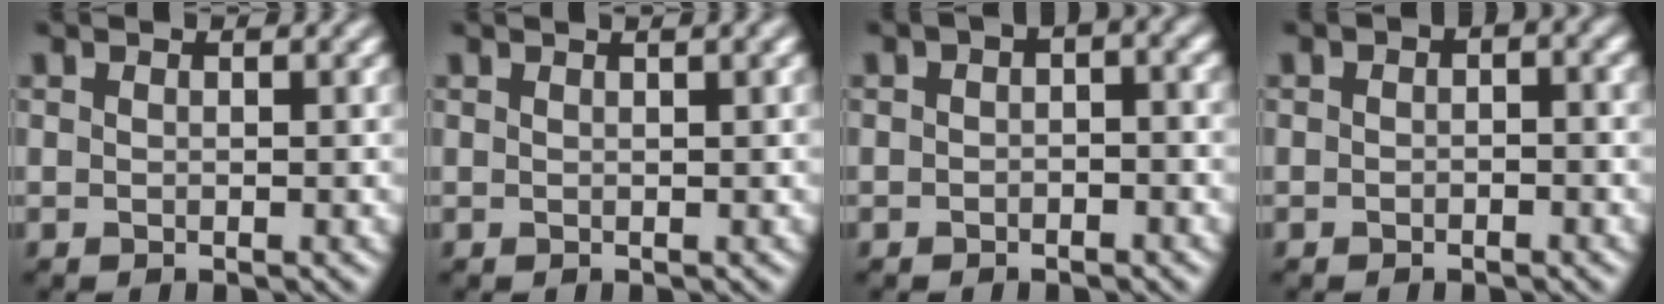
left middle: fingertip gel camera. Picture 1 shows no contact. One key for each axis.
{"total": 2.4, "fx": 1.5, "fy": 0.8, "fz": 1.6, "tx": -0.004, "ty": 0.013, "tz": 0.002}
{"total": 3.9, "fx": 1.2, "fy": 1.7, "fz": 3.3, "tx": -0.036, "ty": 0.017, "tz": 0.009}
{"total": 2.9, "fx": 0.9, "fy": 1.5, "fz": 2.4, "tx": -0.026, "ty": 0.018, "tz": 0.003}